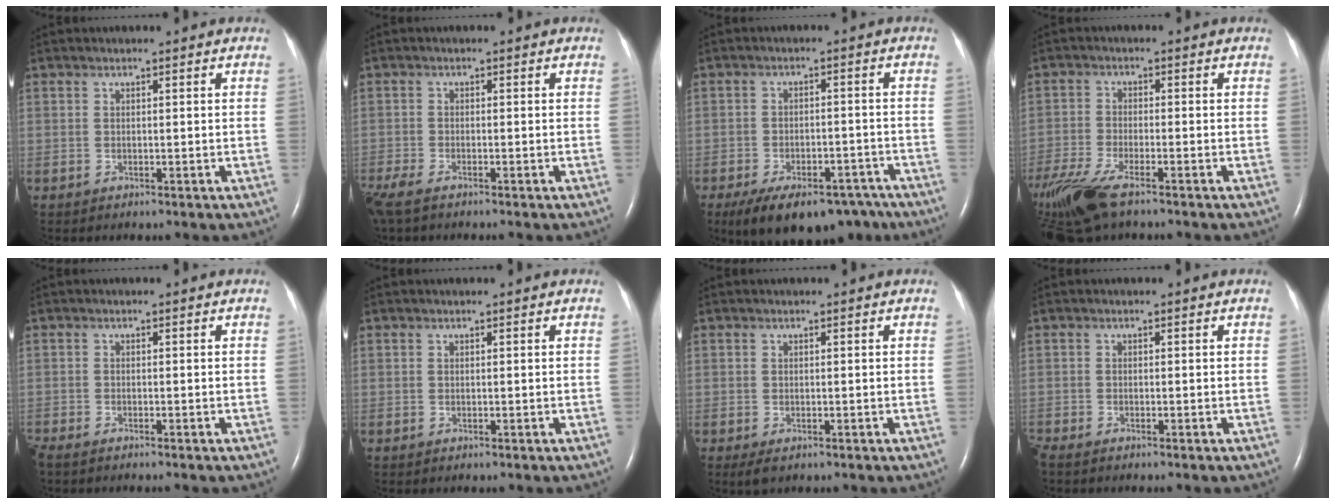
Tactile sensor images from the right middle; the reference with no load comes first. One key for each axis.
{"total": 5.9, "fx": -4.6, "fy": 1.3, "fz": 3.3, "tx": -0.074, "ty": -0.015, "tz": -0.088}
{"total": 14.9, "fx": -10.7, "fy": 7.2, "fz": 7.4, "tx": -0.127, "ty": 0.001, "tz": -0.151}
{"total": 12.8, "fx": -9.3, "fy": 3.1, "fz": 8.2, "tx": -0.193, "ty": -0.028, "tz": -0.168}
{"total": 2.7, "fx": -2.4, "fy": 0.1, "fz": 1.2, "tx": -0.022, "ty": -0.005, "tz": -0.040}
{"total": 0.0}
{"total": 1.4, "fx": -0.6, "fy": 0.7, "fz": 1.1, "tx": -0.020, "ty": -0.003, "tz": -0.004}
{"total": 1.1, "fx": -1.0, "fy": -0.2, "fz": 0.4, "tx": -0.016, "ty": -0.004, "tz": -0.023}